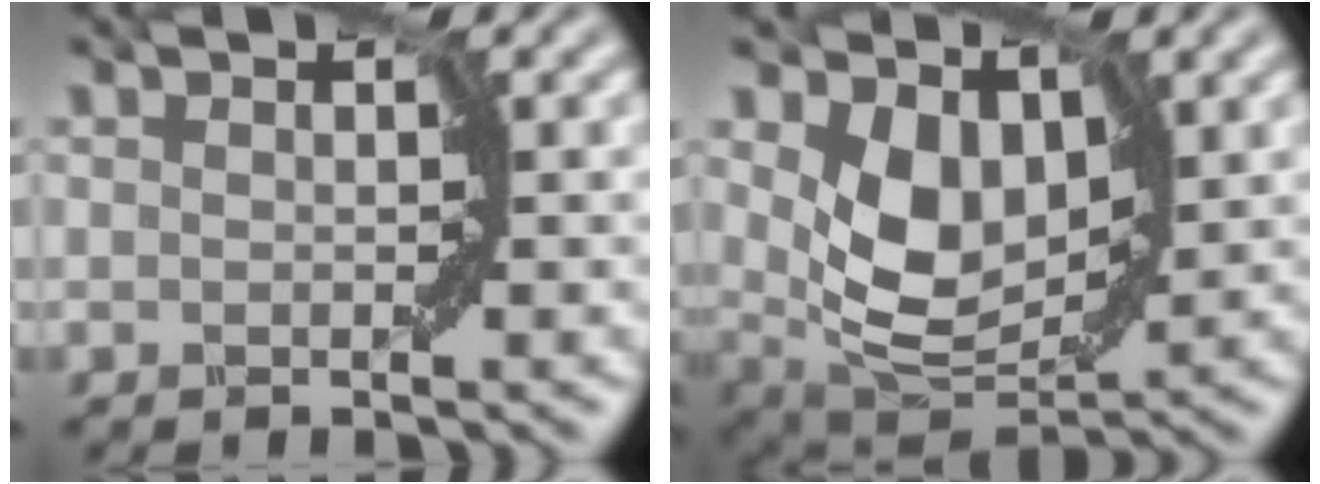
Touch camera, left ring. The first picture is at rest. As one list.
[{"total": 5.6, "force": [1.7, 3.8, 3.8], "torque": [-0.084, -0.019, 0.031]}]